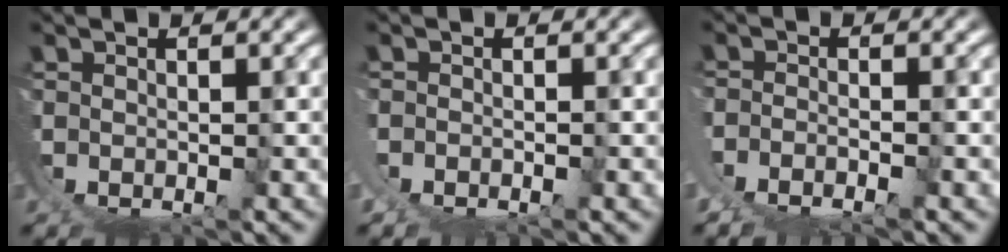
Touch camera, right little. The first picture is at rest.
{"total": 1.1, "force": [0.0, 1.0, 0.6], "torque": [-0.015, 0.001, -0.001]}
{"total": 3.3, "force": [-0.6, 2.5, 2.1], "torque": [-0.044, -0.010, -0.010]}